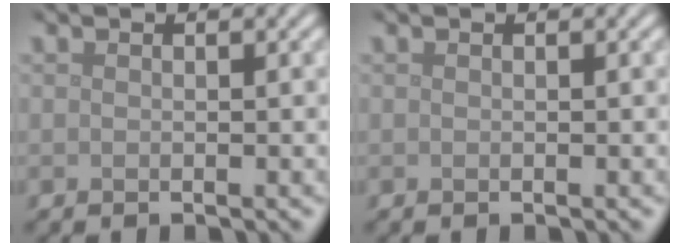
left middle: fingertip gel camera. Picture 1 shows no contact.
{"total": 0.0}